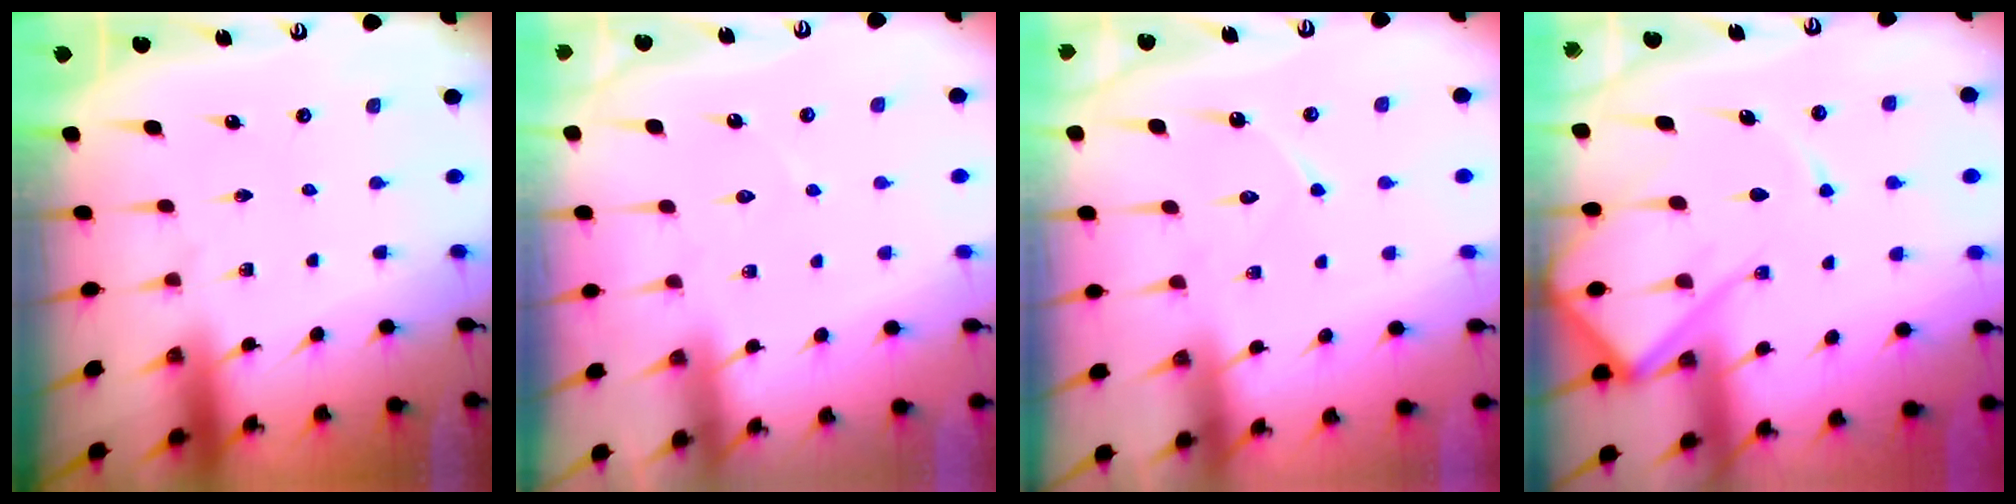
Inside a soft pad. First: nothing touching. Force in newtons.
{"total": 4.8, "press": 4.8, "slide": 0.6}
{"total": 7.2, "press": 7.2, "slide": 0.7}
{"total": 12.7, "press": 12.6, "slide": 1.1}